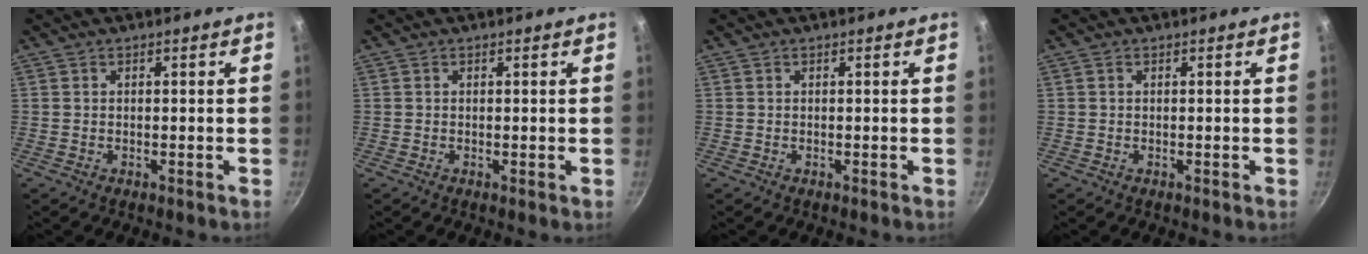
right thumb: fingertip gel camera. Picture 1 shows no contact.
{"total": 0.0}
{"total": 0.0}
{"total": 0.0}